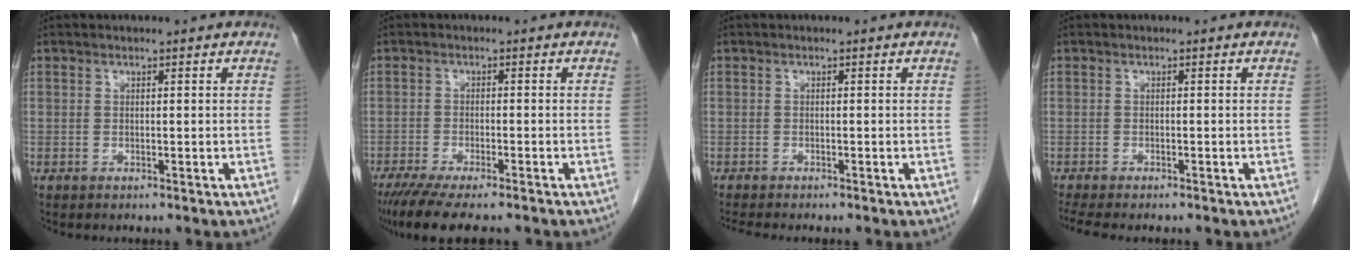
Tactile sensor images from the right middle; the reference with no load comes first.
{"total": 9.9, "force": [-8.0, 1.5, 5.6], "torque": [-0.081, -0.018, -0.125]}
{"total": 3.4, "force": [-3.0, 0.5, 1.5], "torque": [-0.022, -0.007, -0.045]}
{"total": 5.6, "force": [-4.8, 1.4, 2.7], "torque": [-0.040, -0.009, -0.072]}